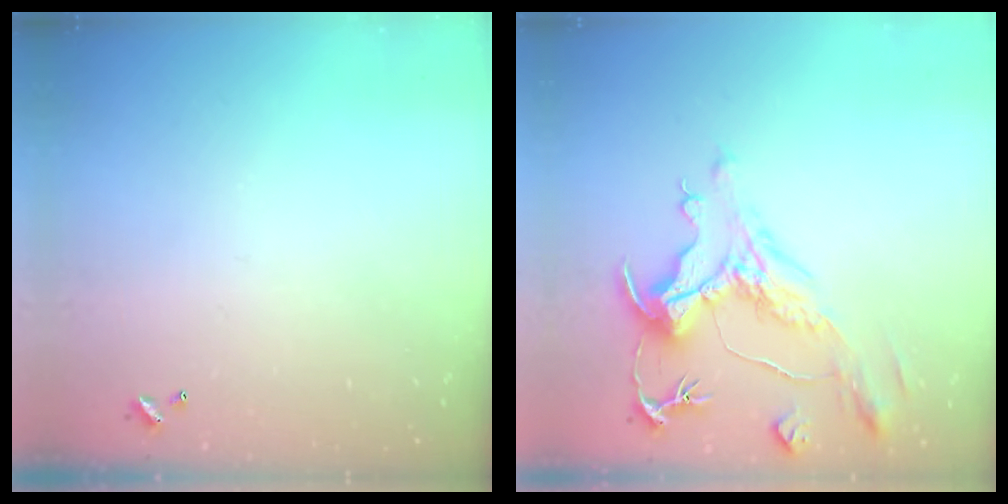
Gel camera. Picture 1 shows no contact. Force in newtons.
{"total": 1.9, "press": 0.8, "slide": 1.7}